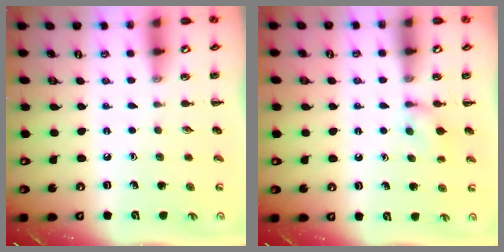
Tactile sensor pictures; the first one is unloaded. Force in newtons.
{"total": 5.9, "press": 5.6, "slide": 1.6}